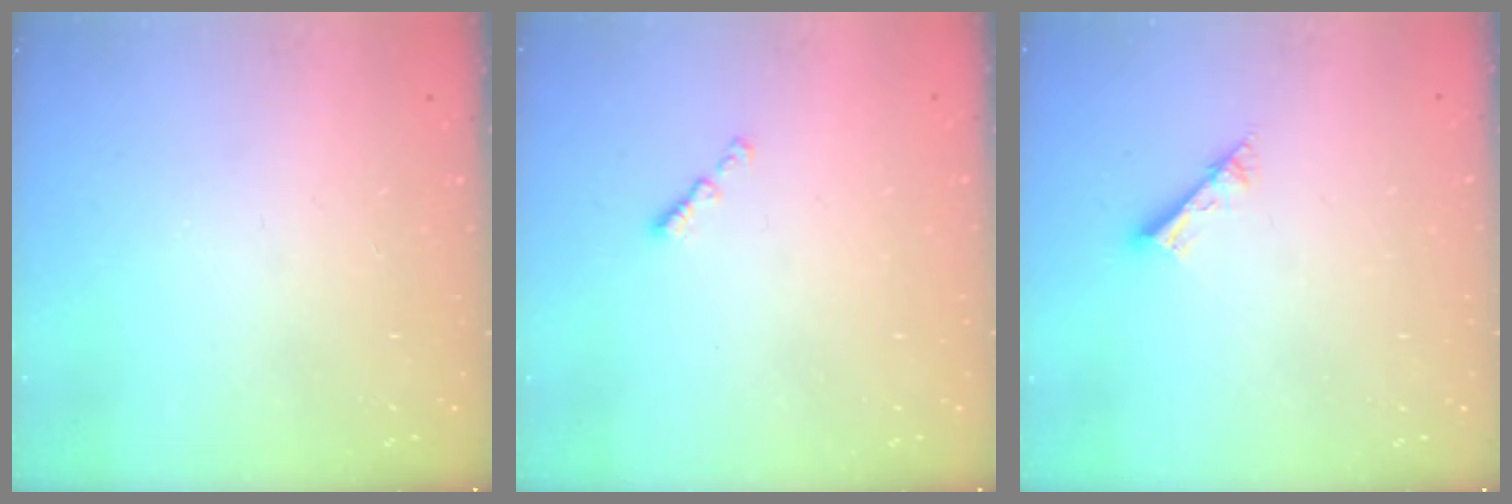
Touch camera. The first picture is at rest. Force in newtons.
{"total": 0.7, "press": 0.5, "slide": 0.4}
{"total": 2.4, "press": 2.4, "slide": 0.1}